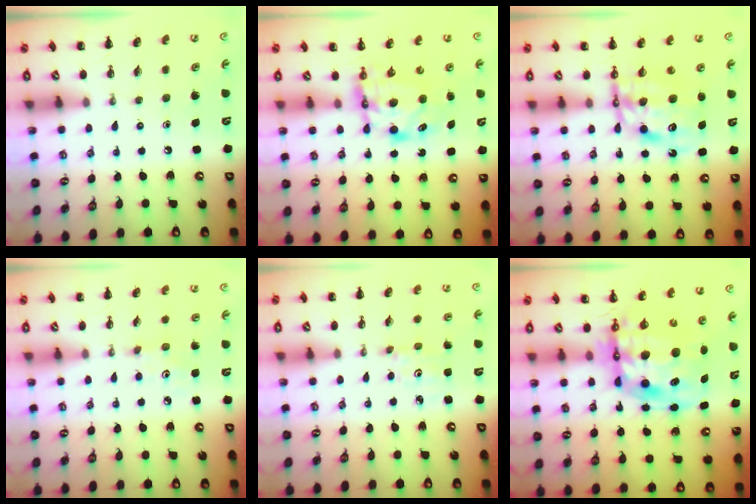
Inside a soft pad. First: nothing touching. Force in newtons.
{"total": 6.0, "press": 6.0, "slide": 0.7}
{"total": 9.1, "press": 8.7, "slide": 2.7}
{"total": 2.8, "press": 2.7, "slide": 0.7}
{"total": 1.8, "press": 1.7, "slide": 0.6}
{"total": 14.1, "press": 13.7, "slide": 3.2}